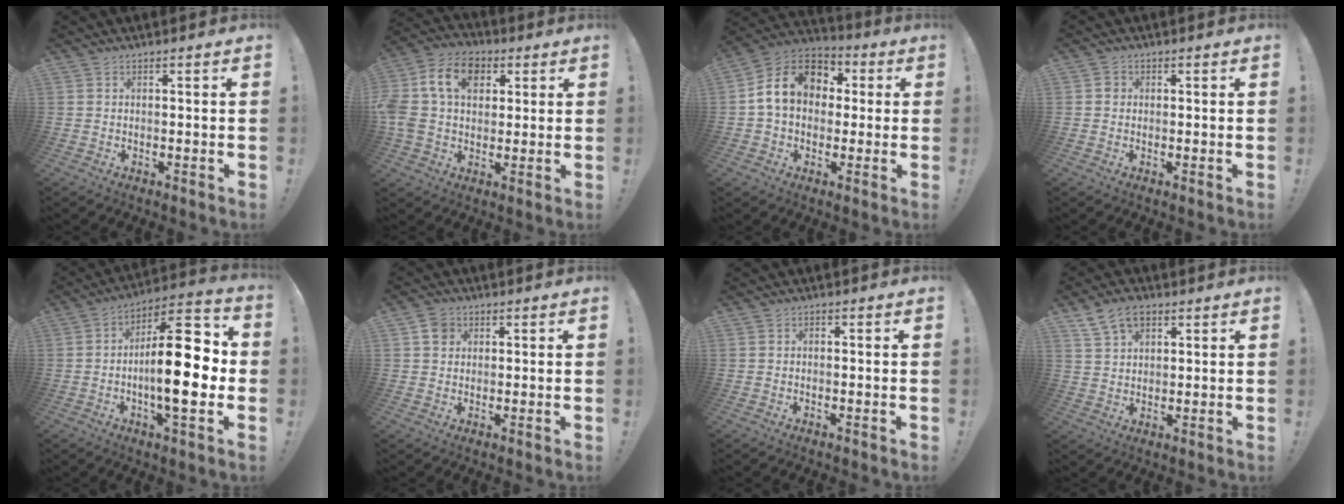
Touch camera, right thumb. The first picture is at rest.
{"total": 16.4, "force": [4.2, 12.0, 10.3], "torque": [-0.190, 0.005, 0.081]}
{"total": 14.5, "force": [2.7, 11.2, 8.8], "torque": [-0.130, 0.013, 0.058]}
{"total": 1.7, "force": [-0.1, 1.6, 0.6], "torque": [-0.003, 0.003, -0.004]}
{"total": 20.1, "force": [-2.0, 7.2, 18.7], "torque": [-0.289, 0.006, -0.036]}
{"total": 4.5, "force": [1.8, 3.8, 1.5], "torque": [-0.014, -0.001, 0.034]}
{"total": 0.6, "force": [-0.4, 0.2, 0.3], "torque": [-0.004, 0.001, -0.008]}
{"total": 8.3, "force": [4.7, 5.3, 4.4], "torque": [-0.076, -0.008, 0.091]}